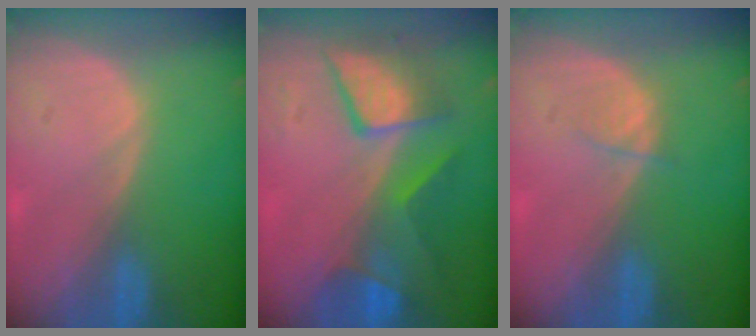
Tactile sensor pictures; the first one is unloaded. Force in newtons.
{"total": 7.8, "press": 7.8, "slide": 0.4}
{"total": 1.6, "press": 1.5, "slide": 0.2}